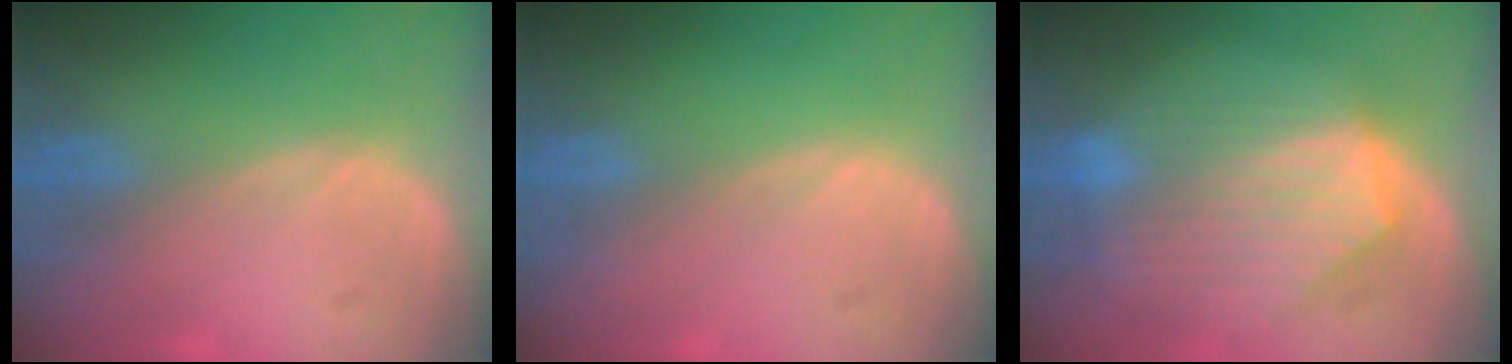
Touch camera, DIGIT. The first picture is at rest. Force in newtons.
{"total": 0.0}
{"total": 9.5, "press": 8.4, "slide": 4.6}